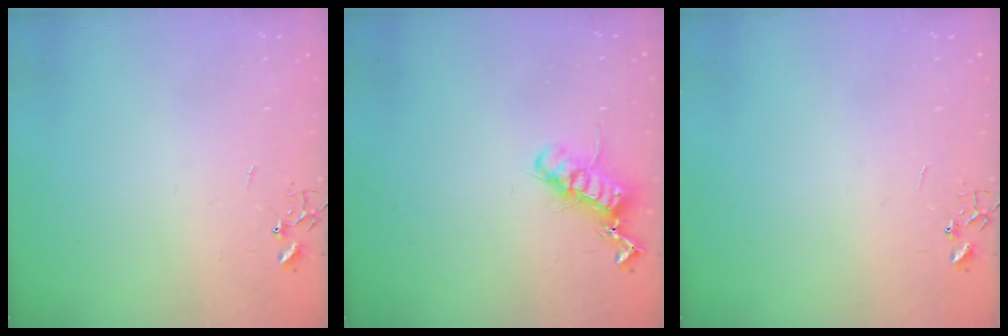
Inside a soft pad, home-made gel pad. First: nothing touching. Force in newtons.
{"total": 13.3, "press": 13.3, "slide": 0.3}
{"total": 0.0}